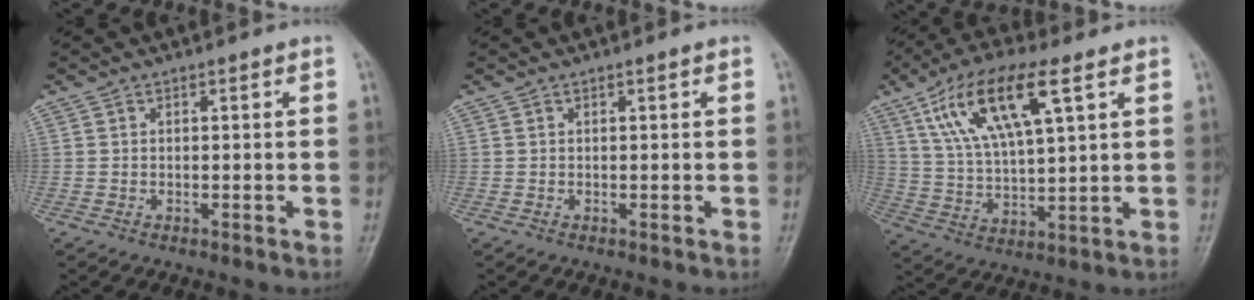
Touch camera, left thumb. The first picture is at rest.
{"total": 0.0}
{"total": 15.5, "force": [7.1, 5.1, 12.8], "torque": [-0.239, -0.008, 0.134]}